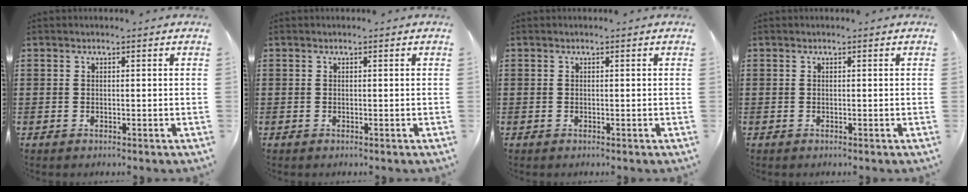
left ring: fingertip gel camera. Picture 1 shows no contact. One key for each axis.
{"total": 0.0}
{"total": 0.0}
{"total": 0.0}